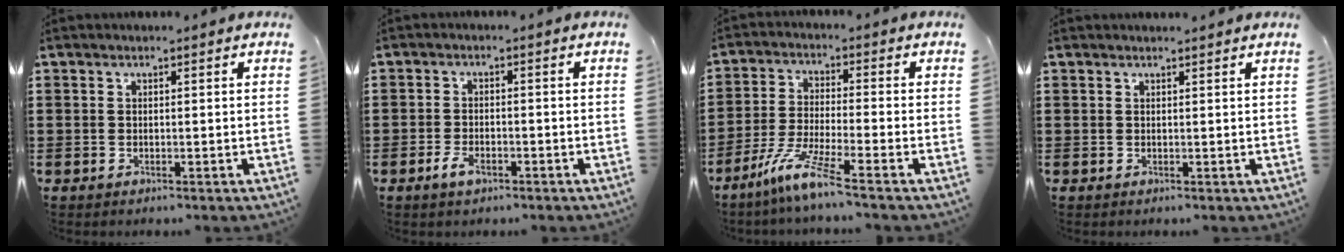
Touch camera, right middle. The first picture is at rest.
{"total": 3.1, "force": [-1.7, 1.3, 2.2], "torque": [-0.053, -0.005, -0.035]}
{"total": 7.5, "force": [-5.3, 0.0, 5.4], "torque": [-0.112, -0.017, -0.102]}
{"total": 0.6, "force": [0.6, 0.0, 0.1], "torque": [0.005, -0.004, 0.010]}